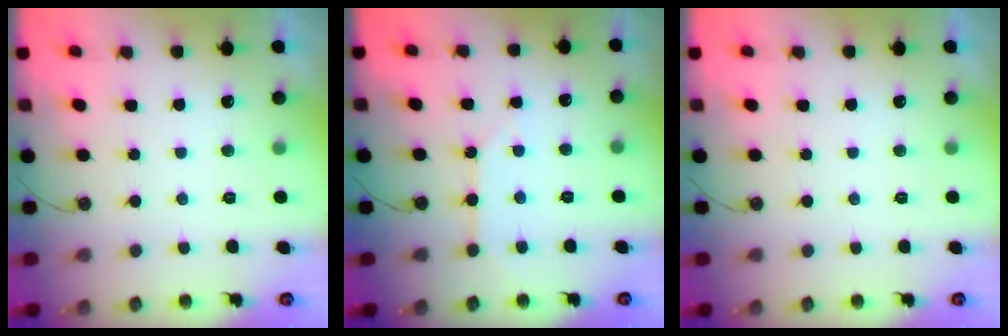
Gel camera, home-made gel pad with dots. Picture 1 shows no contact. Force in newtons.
{"total": 2.6, "press": 2.5, "slide": 0.3}
{"total": 0.0}